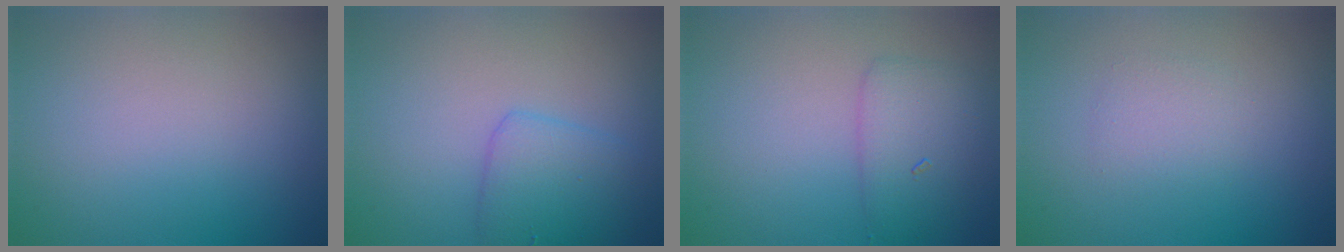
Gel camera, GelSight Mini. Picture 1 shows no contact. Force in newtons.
{"total": 3.1, "press": 3.1, "slide": 0.1}
{"total": 2.9, "press": 2.9, "slide": 0.1}
{"total": 1.5, "press": 1.5, "slide": 0.1}